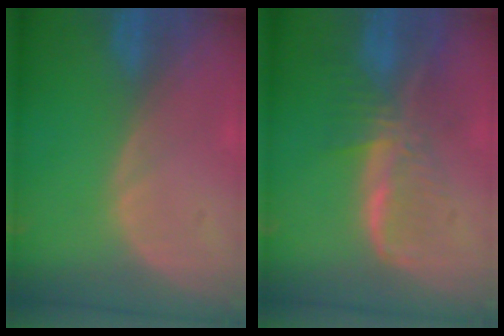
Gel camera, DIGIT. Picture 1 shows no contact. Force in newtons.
{"total": 8.2, "press": 7.0, "slide": 4.2}